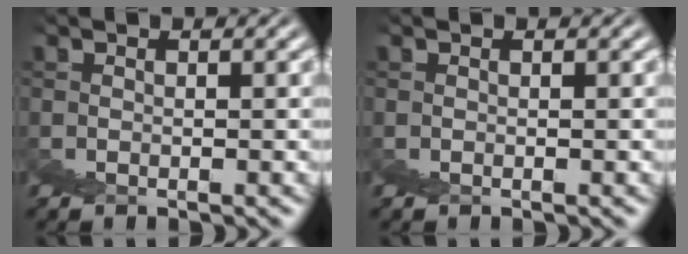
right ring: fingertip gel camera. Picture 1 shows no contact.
{"total": 0.0}